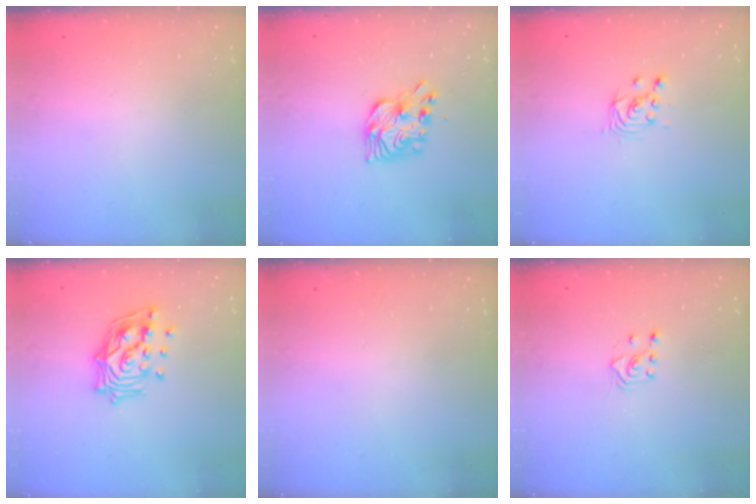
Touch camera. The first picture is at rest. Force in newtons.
{"total": 11.5, "press": 11.5, "slide": 0.4}
{"total": 2.9, "press": 2.9, "slide": 0.1}
{"total": 14.1, "press": 14.0, "slide": 1.8}
{"total": 0.0}
{"total": 3.2, "press": 3.1, "slide": 0.9}